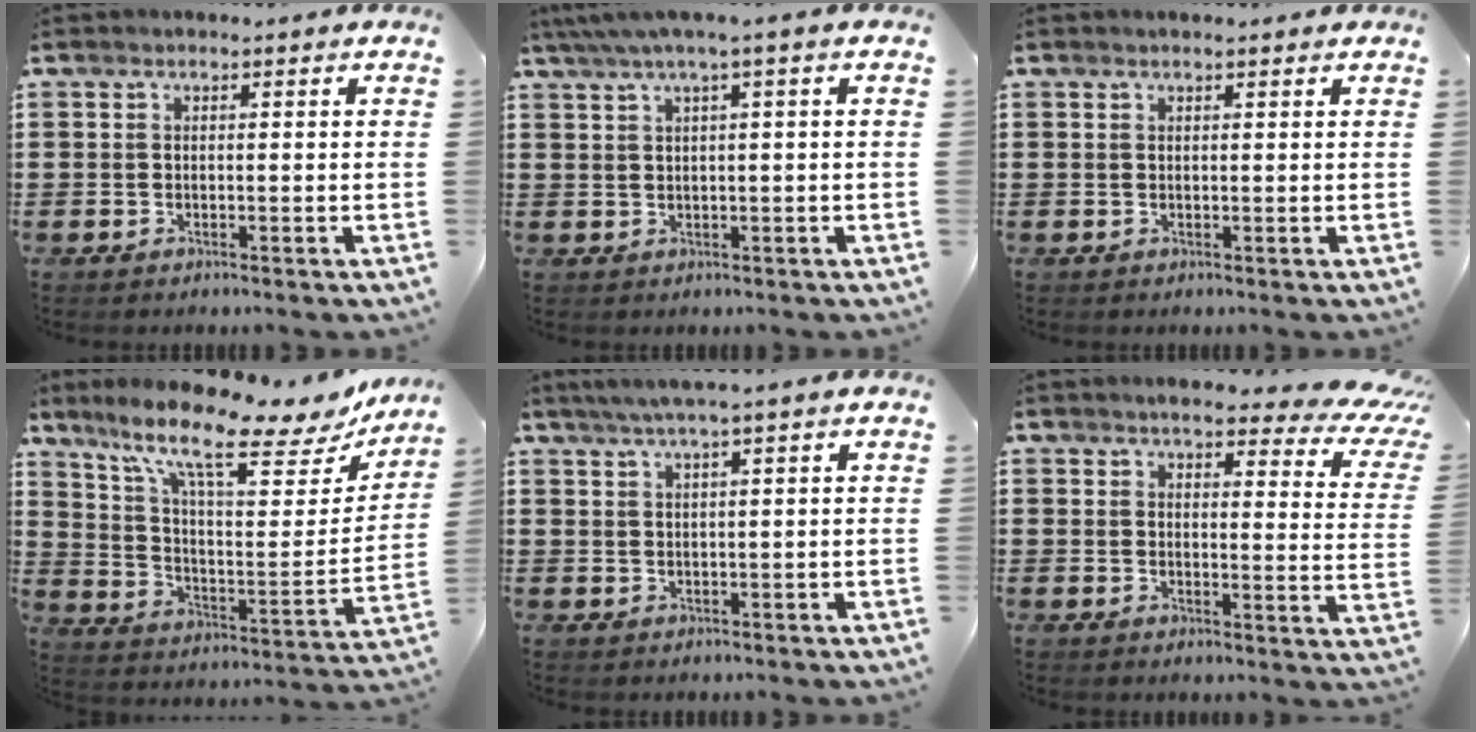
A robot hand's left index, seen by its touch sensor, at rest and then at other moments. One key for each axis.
{"total": 2.3, "fx": 0.5, "fy": -0.2, "fz": 2.3, "tx": -0.042, "ty": -0.003, "tz": 0.007}
{"total": 0.6, "fx": 0.5, "fy": 0.1, "fz": 0.4, "tx": -0.009, "ty": 0.000, "tz": 0.010}
{"total": 12.6, "fx": 9.3, "fy": 2.7, "fz": 8.1, "tx": -0.170, "ty": -0.058, "tz": 0.150}
{"total": 2.5, "fx": 1.6, "fy": -0.4, "fz": 1.9, "tx": -0.038, "ty": 0.001, "tz": 0.028}
{"total": 5.4, "fx": 4.4, "fy": 0.9, "fz": 3.0, "tx": -0.061, "ty": -0.024, "tz": 0.072}